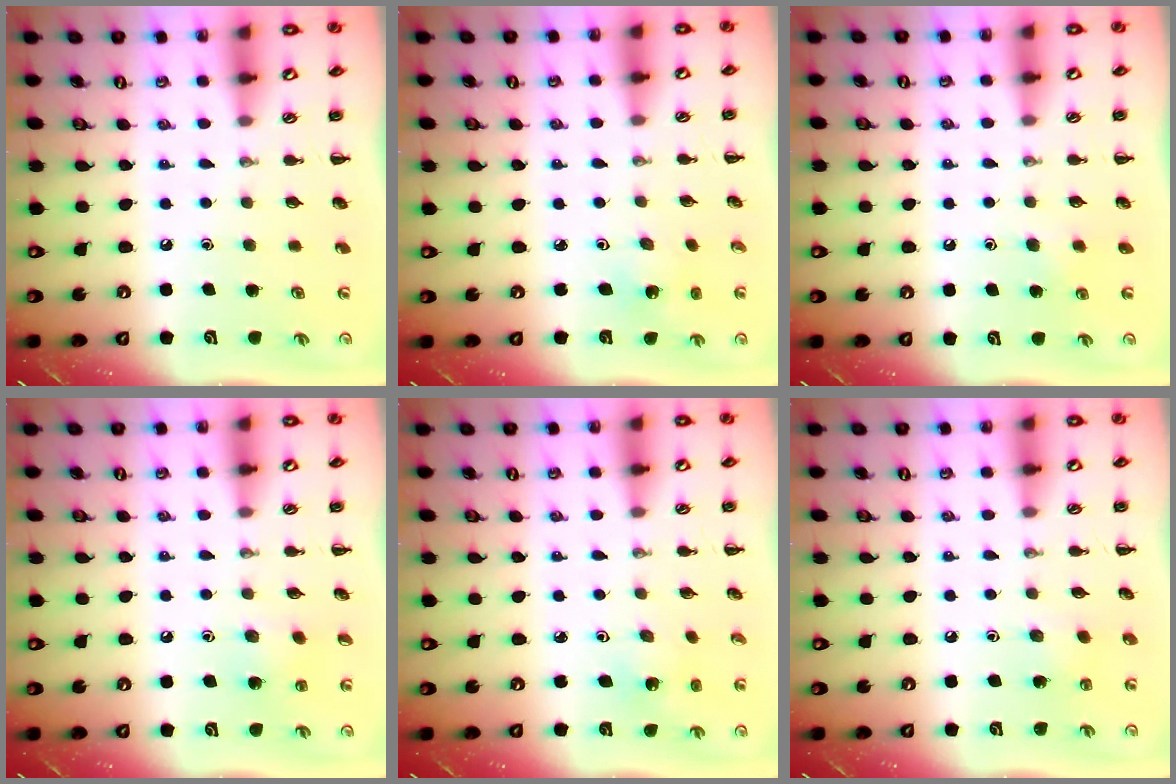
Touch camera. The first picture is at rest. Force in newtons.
{"total": 2.1, "press": 1.9, "slide": 0.7}
{"total": 2.8, "press": 2.5, "slide": 1.3}
{"total": 7.4, "press": 7.1, "slide": 1.9}
{"total": 2.1, "press": 1.9, "slide": 0.7}
{"total": 1.5, "press": 1.4, "slide": 0.7}